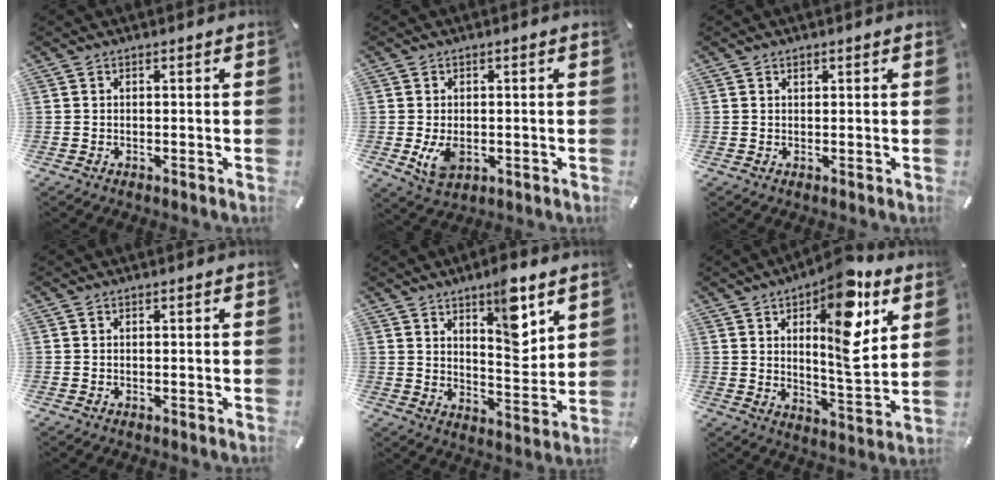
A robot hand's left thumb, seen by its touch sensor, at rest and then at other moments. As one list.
[{"total": 5.2, "force": [-0.7, 3.7, 3.7], "torque": [-0.082, -0.006, -0.014]}, {"total": 0.7, "force": [0.4, 0.5, 0.2], "torque": [-0.004, 0.000, 0.007]}, {"total": 0.0}, {"total": 11.5, "force": [7.0, 4.7, 7.7], "torque": [-0.092, -0.050, 0.115]}, {"total": 16.3, "force": [7.1, 6.2, 13.3], "torque": [-0.187, -0.036, 0.111]}]